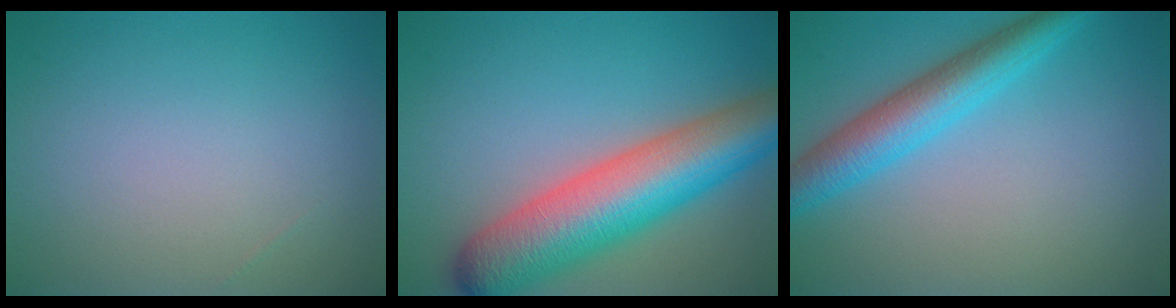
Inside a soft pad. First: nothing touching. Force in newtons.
{"total": 10.4, "press": 10.4, "slide": 0.4}
{"total": 5.3, "press": 5.3, "slide": 0.1}